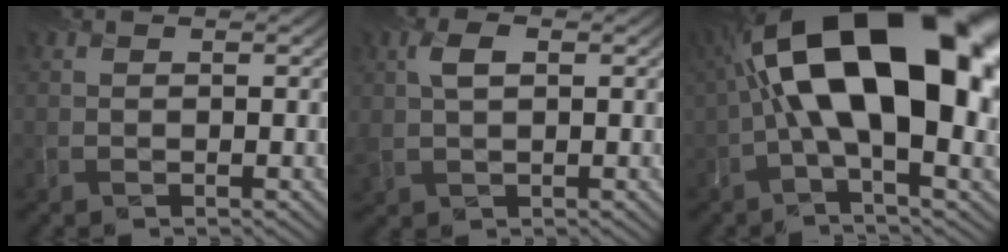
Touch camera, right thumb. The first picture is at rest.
{"total": 3.5, "force": [0.8, 1.9, 2.8], "torque": [-0.074, 0.001, 0.019]}
{"total": 20.5, "force": [3.2, 9.2, 18.0], "torque": [-0.321, 0.010, 0.057]}